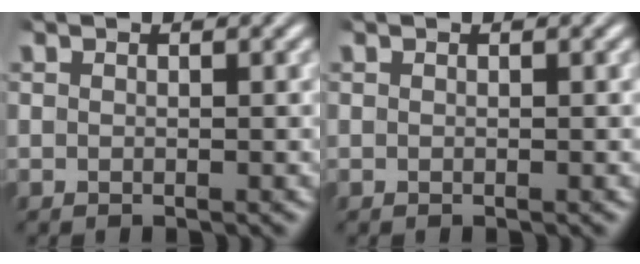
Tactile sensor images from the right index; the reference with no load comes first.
{"total": 0.0}